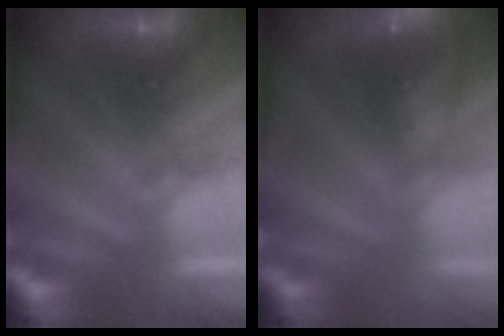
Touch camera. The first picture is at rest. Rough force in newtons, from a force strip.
{"total": 7.0}